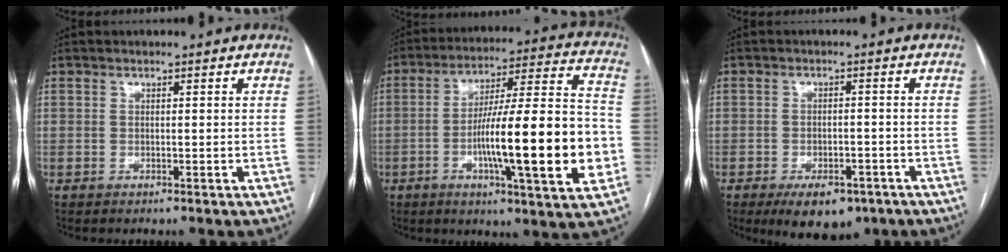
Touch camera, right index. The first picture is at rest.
{"total": 21.6, "force": [-5.0, 1.8, 20.9], "torque": [-0.301, 0.008, -0.074]}
{"total": 8.0, "force": [-5.4, 3.9, 4.4], "torque": [-0.058, 0.000, -0.076]}